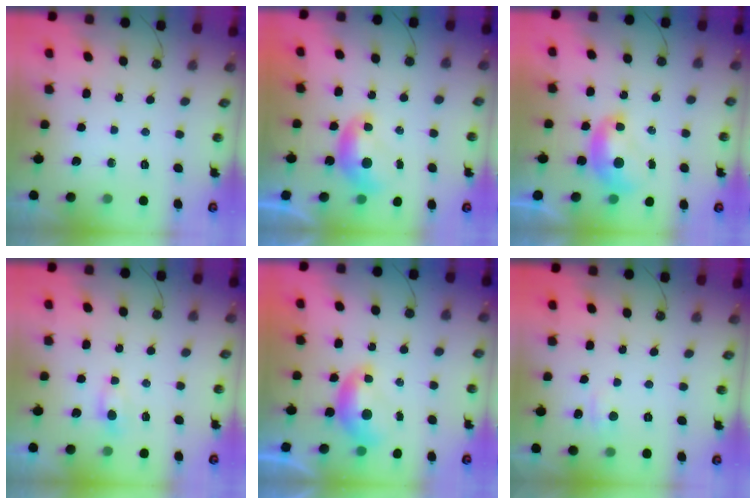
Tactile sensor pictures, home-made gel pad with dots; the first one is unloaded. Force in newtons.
{"total": 0.0}
{"total": 1.5, "press": 1.5, "slide": 0.1}
{"total": 0.5, "press": 0.3, "slide": 0.5}
{"total": 0.0}
{"total": 3.0, "press": 3.0, "slide": 0.3}